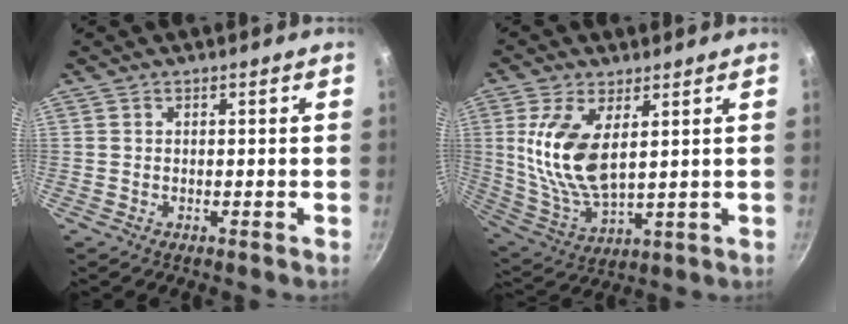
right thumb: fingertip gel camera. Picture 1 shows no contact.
{"total": 13.0, "force": [3.3, 6.0, 11.1], "torque": [-0.220, -0.026, 0.076]}